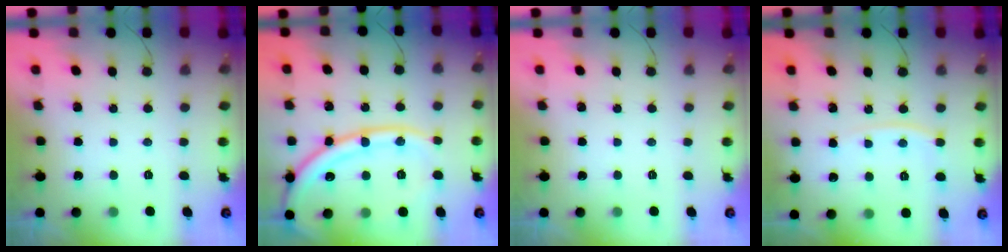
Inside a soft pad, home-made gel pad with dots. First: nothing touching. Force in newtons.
{"total": 18.7, "press": 18.5, "slide": 2.2}
{"total": 0.0}
{"total": 5.7, "press": 5.7, "slide": 0.7}